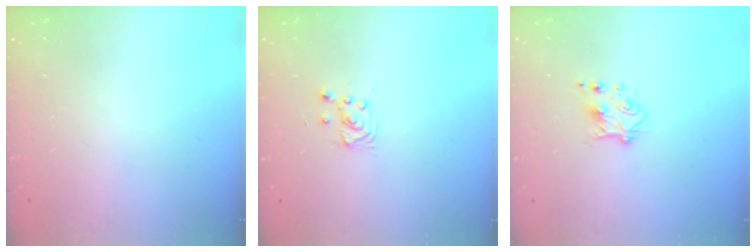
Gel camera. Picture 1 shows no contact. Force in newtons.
{"total": 2.9, "press": 2.9, "slide": 0.4}
{"total": 5.5, "press": 5.4, "slide": 1.0}